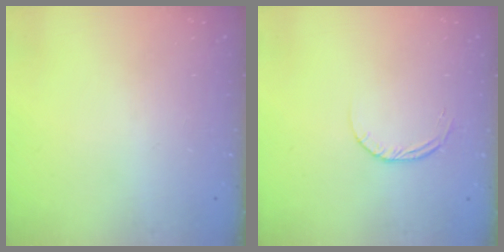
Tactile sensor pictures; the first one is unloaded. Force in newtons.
{"total": 3.5, "press": 3.5, "slide": 0.3}